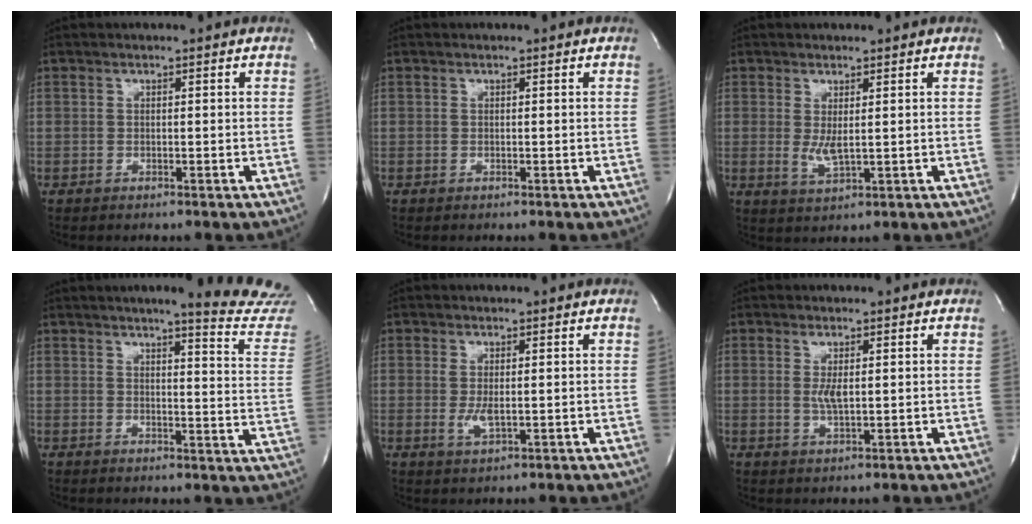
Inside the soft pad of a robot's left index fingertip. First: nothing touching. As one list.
[{"total": 0.0}, {"total": 2.7, "force": [-0.3, 0.7, 2.6], "torque": [-0.054, -0.015, 0.005]}, {"total": 13.8, "force": [13.0, -0.8, 4.5], "torque": [-0.047, -0.114, 0.127]}, {"total": 2.5, "force": [-0.8, 0.7, 2.2], "torque": [-0.047, -0.011, -0.006]}, {"total": 2.4, "force": [-0.2, 0.5, 2.3], "torque": [-0.050, -0.010, 0.002]}]